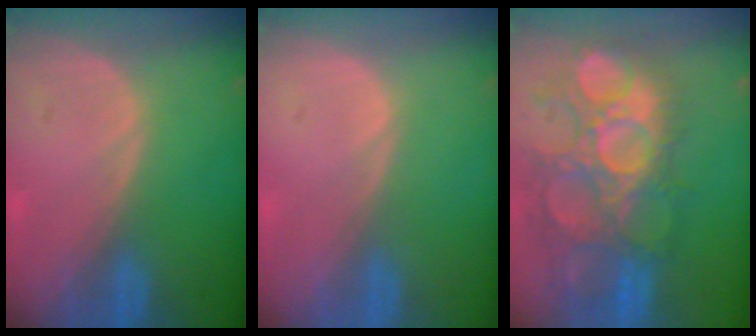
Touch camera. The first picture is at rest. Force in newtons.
{"total": 0.5, "press": 0.1, "slide": 0.5}
{"total": 13.1, "press": 12.1, "slide": 5.0}